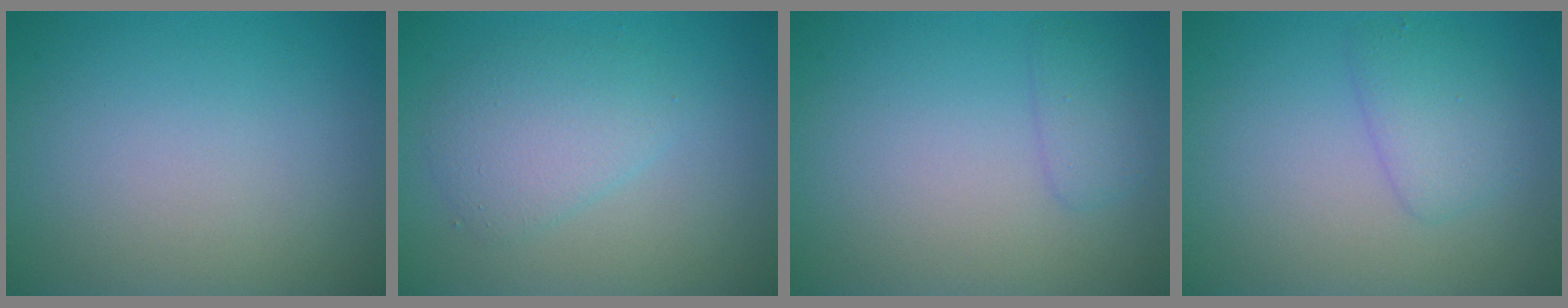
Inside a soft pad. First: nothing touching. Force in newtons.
{"total": 3.2, "press": 3.2, "slide": 0.2}
{"total": 1.5, "press": 1.5, "slide": 0.1}
{"total": 2.2, "press": 2.2, "slide": 0.2}